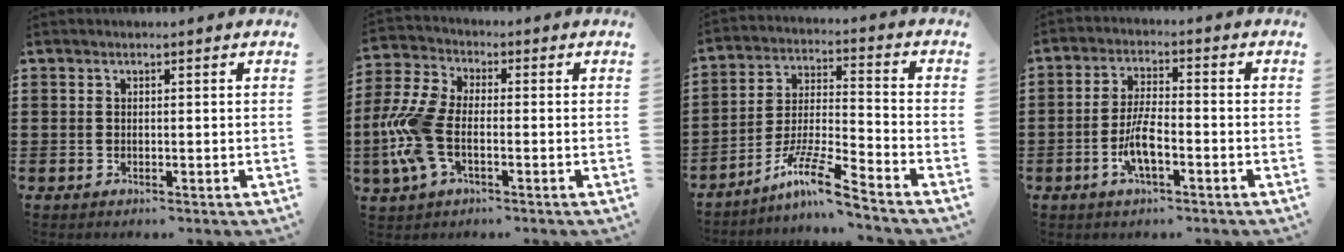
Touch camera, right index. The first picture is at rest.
{"total": 9.5, "force": [-2.2, 5.0, 7.7], "torque": [-0.198, -0.008, -0.045]}
{"total": 10.1, "force": [-8.0, 0.3, 6.2], "torque": [-0.128, 0.001, -0.159]}
{"total": 5.9, "force": [-2.4, 1.7, 5.1], "torque": [-0.110, -0.004, -0.049]}